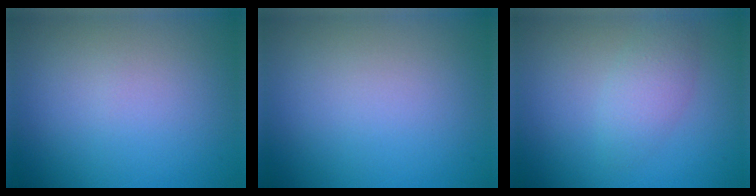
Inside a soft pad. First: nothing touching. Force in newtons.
{"total": 0.0}
{"total": 2.4, "press": 2.4, "slide": 0.1}